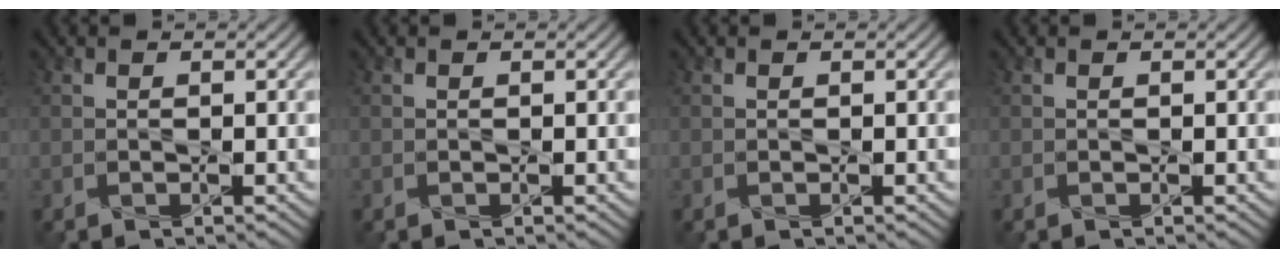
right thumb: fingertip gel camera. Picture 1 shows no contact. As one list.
[{"total": 0.0}, {"total": 0.0}, {"total": 0.0}]